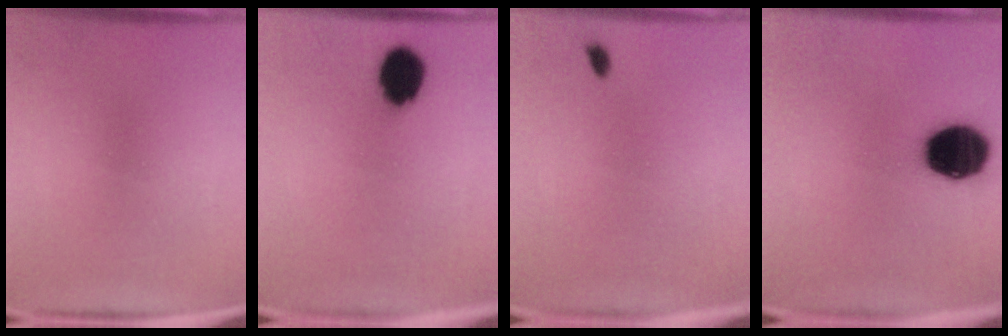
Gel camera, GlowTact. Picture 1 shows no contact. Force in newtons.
{"total": 9.6}
{"total": 0.7}
{"total": 17.2}